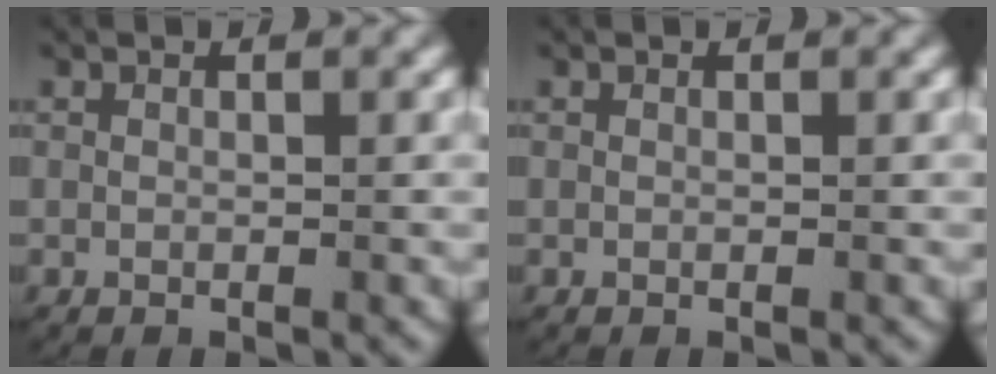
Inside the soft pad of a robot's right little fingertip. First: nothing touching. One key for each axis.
{"total": 0.0}